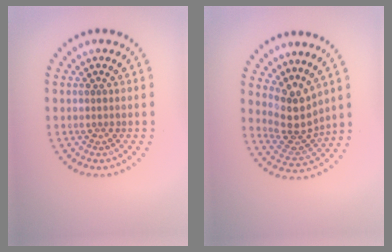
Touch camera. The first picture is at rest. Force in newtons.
{"total": 3.7, "press": 2.8, "slide": 2.4}